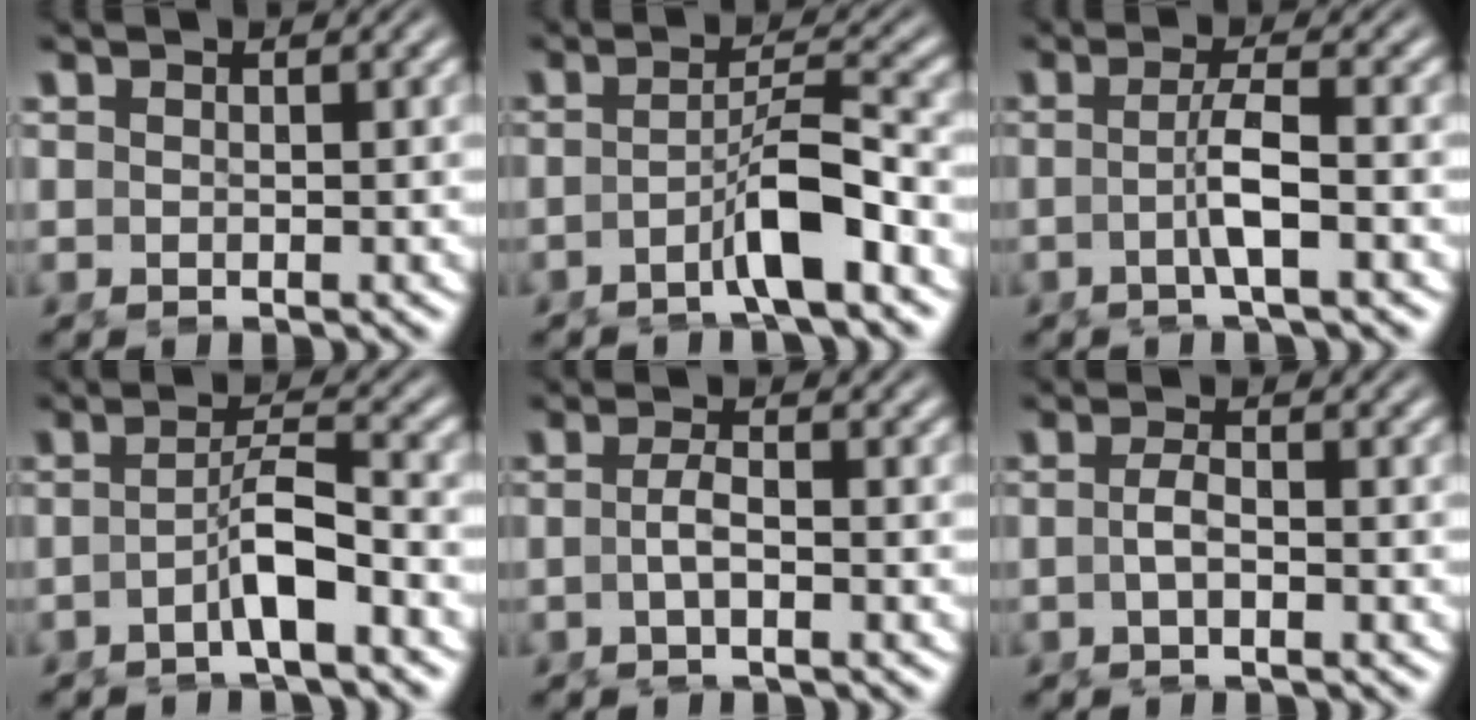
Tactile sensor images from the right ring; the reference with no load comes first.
{"total": 3.7, "force": [-2.0, -0.4, 3.1], "torque": [-0.046, -0.007, -0.030]}
{"total": 2.9, "force": [-0.9, -0.6, 2.7], "torque": [-0.046, -0.005, -0.014]}
{"total": 3.2, "force": [-1.8, -0.1, 2.6], "torque": [-0.042, -0.010, -0.026]}
{"total": 1.9, "force": [-1.0, -0.4, 1.6], "torque": [-0.037, -0.011, -0.014]}
{"total": 1.7, "force": [-1.0, -0.3, 1.3], "torque": [-0.032, -0.011, -0.013]}